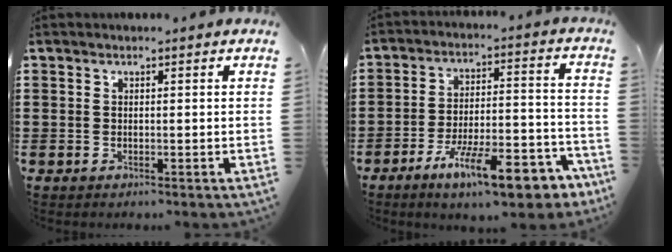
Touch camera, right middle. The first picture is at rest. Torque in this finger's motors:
{"motor_torque": [2.14, 0.00, 0.70, 0.21]}